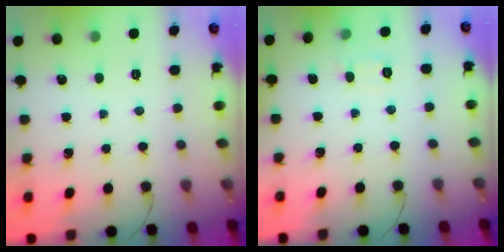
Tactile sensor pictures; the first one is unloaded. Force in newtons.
{"total": 5.6, "press": 5.3, "slide": 1.7}